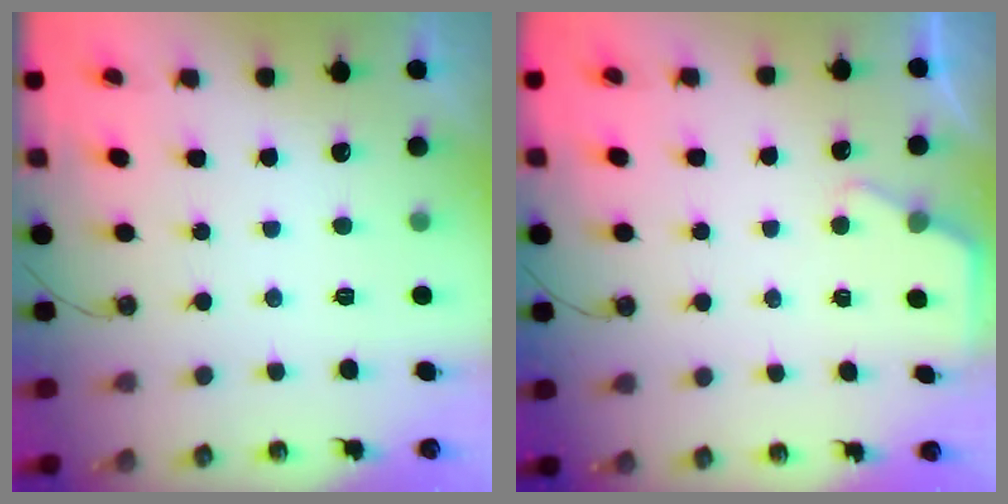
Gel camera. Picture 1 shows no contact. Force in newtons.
{"total": 2.2, "press": 2.2, "slide": 0.3}